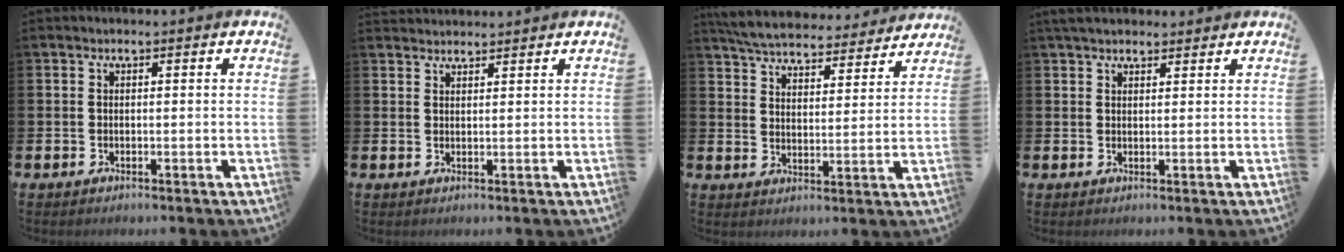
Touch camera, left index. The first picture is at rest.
{"total": 2.0, "force": [1.9, 0.3, -0.1], "torque": [0.000, -0.006, 0.036]}
{"total": 6.1, "force": [5.8, 1.2, 1.2], "torque": [-0.041, -0.042, 0.100]}
{"total": 3.1, "force": [2.8, 1.1, 0.9], "torque": [-0.013, -0.005, 0.049]}